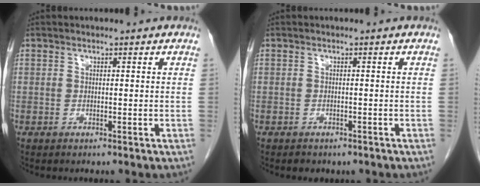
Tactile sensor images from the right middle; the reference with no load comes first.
{"total": 2.2, "force": [-1.7, 1.2, 0.6], "torque": [-0.011, 0.000, -0.016]}